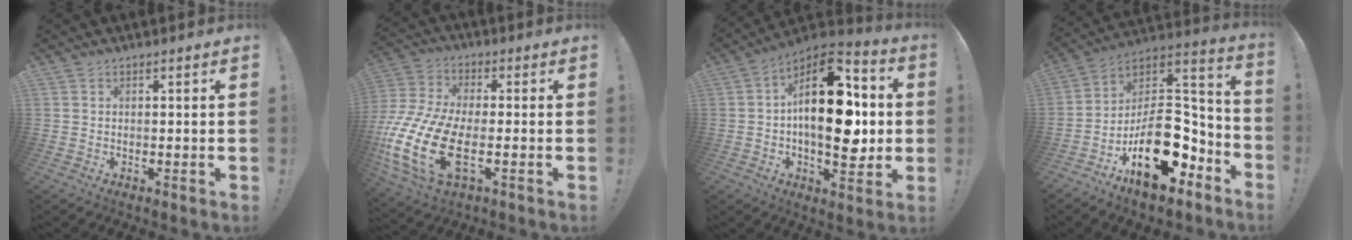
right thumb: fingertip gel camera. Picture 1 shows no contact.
{"total": 19.8, "force": [-5.2, 10.0, 16.2], "torque": [-0.341, 0.018, -0.083]}
{"total": 20.8, "force": [1.4, 10.9, 17.6], "torque": [-0.274, -0.006, 0.023]}
{"total": 23.6, "force": [-8.1, 13.9, 17.2], "torque": [-0.245, 0.048, -0.117]}